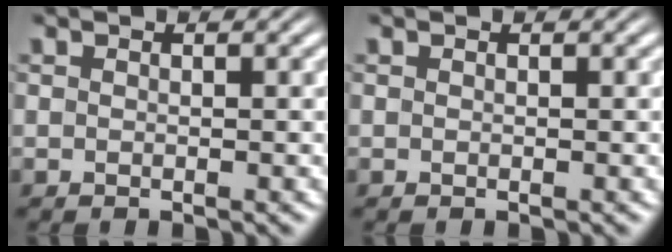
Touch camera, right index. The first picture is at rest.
{"total": 0.0}